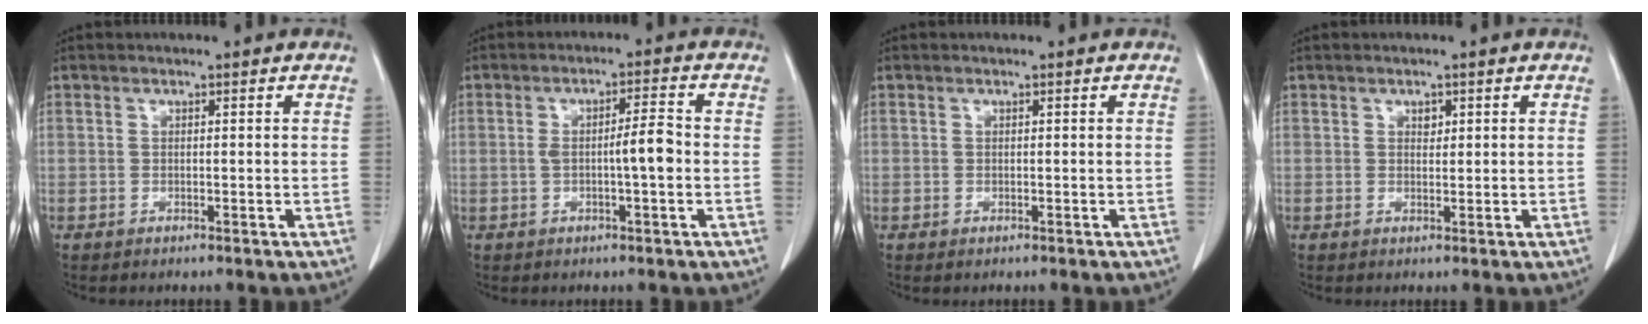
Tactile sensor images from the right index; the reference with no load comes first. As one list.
[{"total": 4.7, "force": [-0.6, 0.4, 4.6], "torque": [-0.080, 0.009, -0.007]}, {"total": 0.0}, {"total": 1.2, "force": [0.6, 0.8, 0.6], "torque": [-0.006, -0.003, 0.008]}]